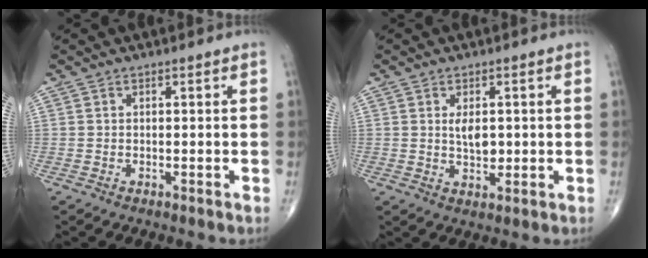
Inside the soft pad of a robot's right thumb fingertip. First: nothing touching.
{"total": 4.1, "force": [0.6, 2.2, 3.3], "torque": [-0.049, -0.007, 0.013]}